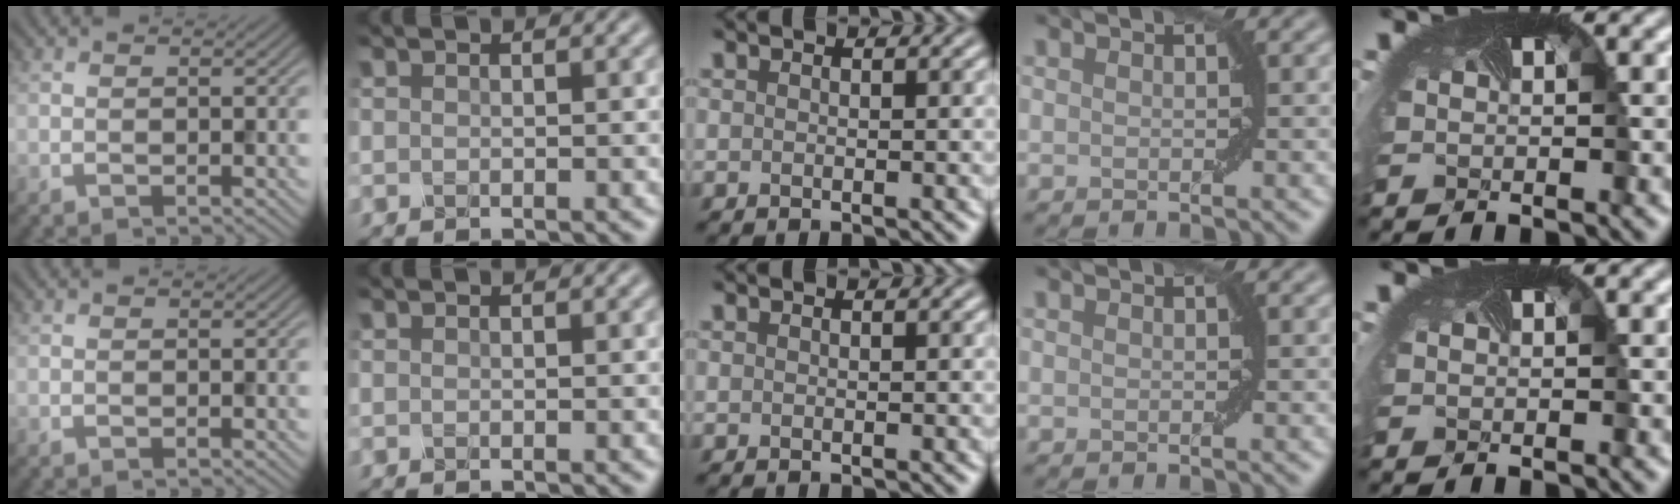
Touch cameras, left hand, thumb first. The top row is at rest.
{}